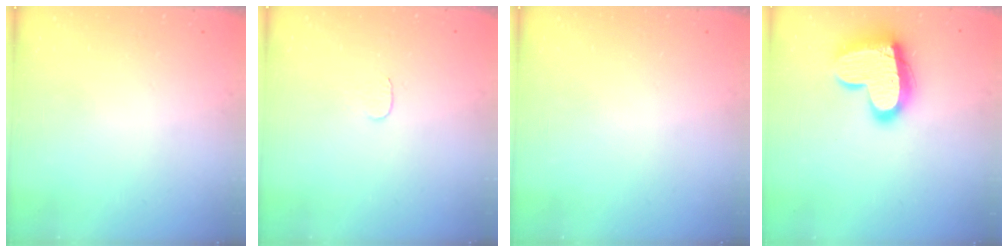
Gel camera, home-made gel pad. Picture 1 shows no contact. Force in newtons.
{"total": 3.0, "press": 3.0, "slide": 0.3}
{"total": 0.0}
{"total": 17.6, "press": 17.6, "slide": 1.2}